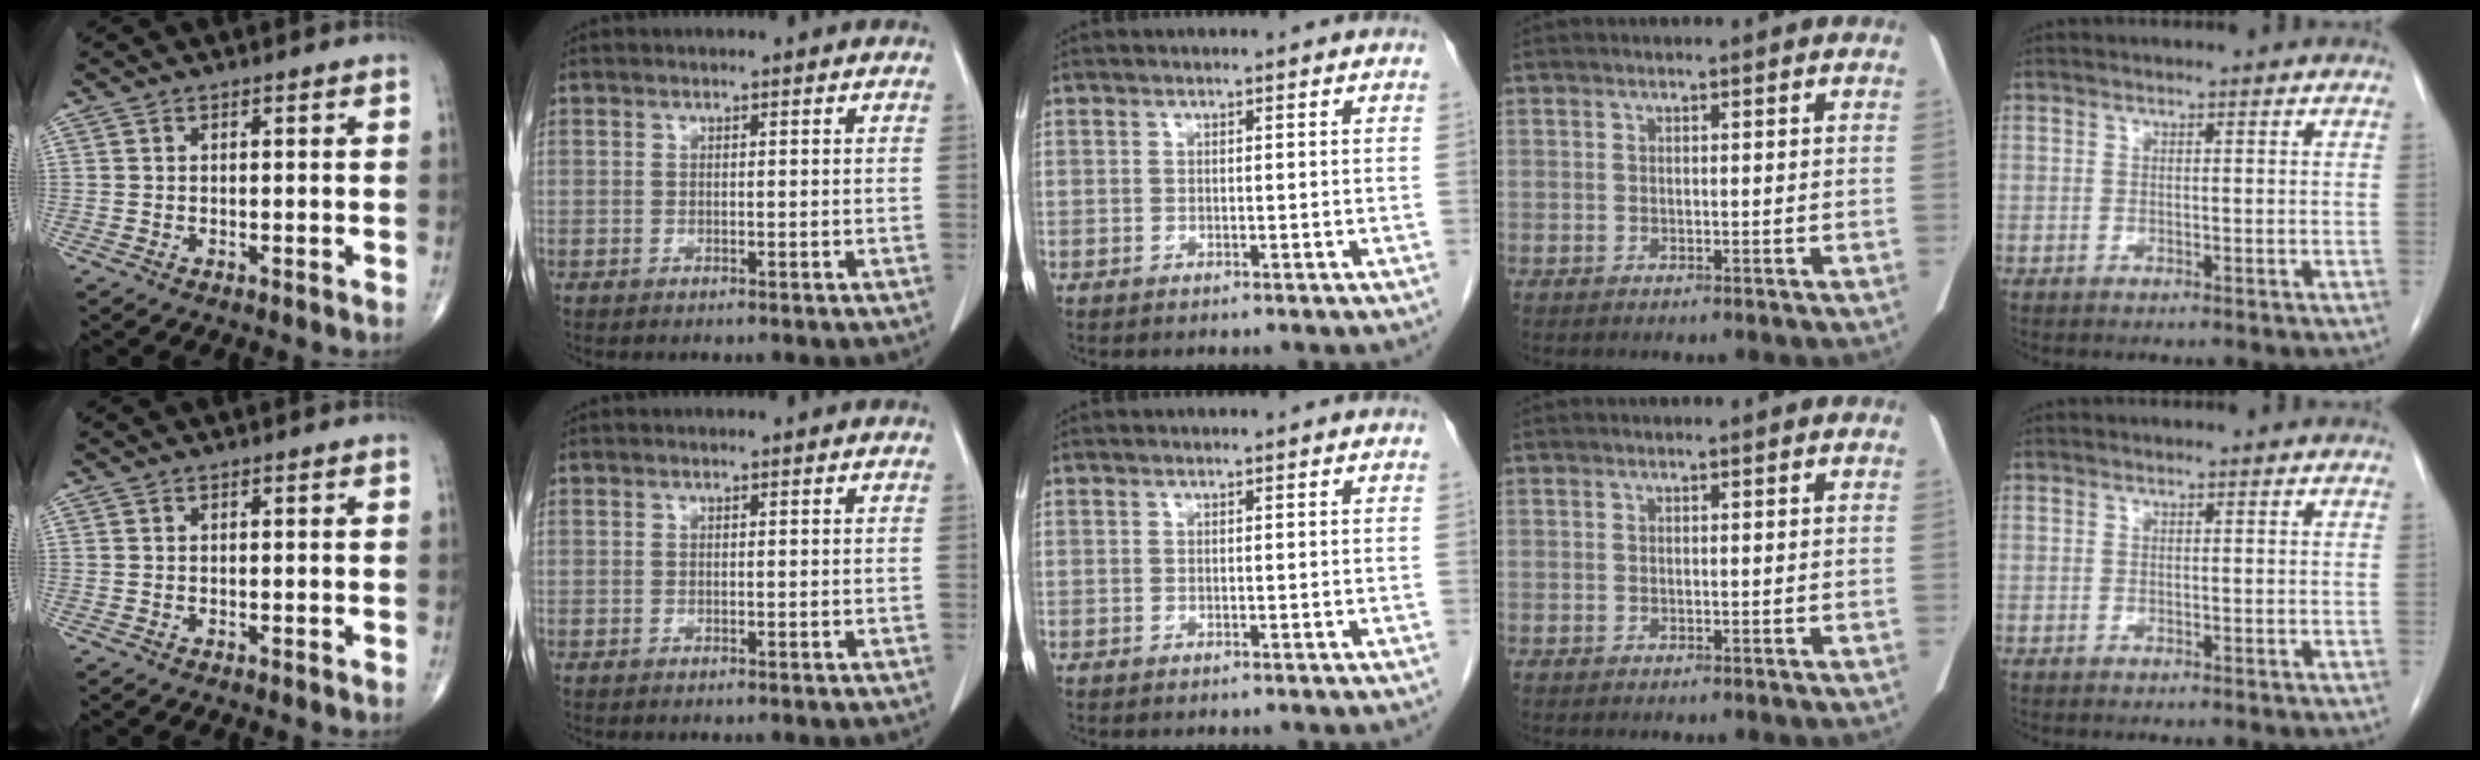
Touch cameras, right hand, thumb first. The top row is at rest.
{}